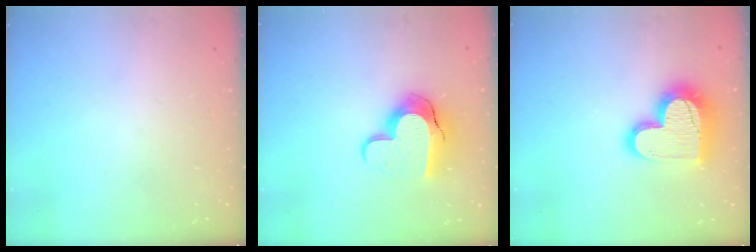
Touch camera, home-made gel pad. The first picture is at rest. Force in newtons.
{"total": 12.9, "press": 12.9, "slide": 0.9}
{"total": 17.7, "press": 17.7, "slide": 1.5}